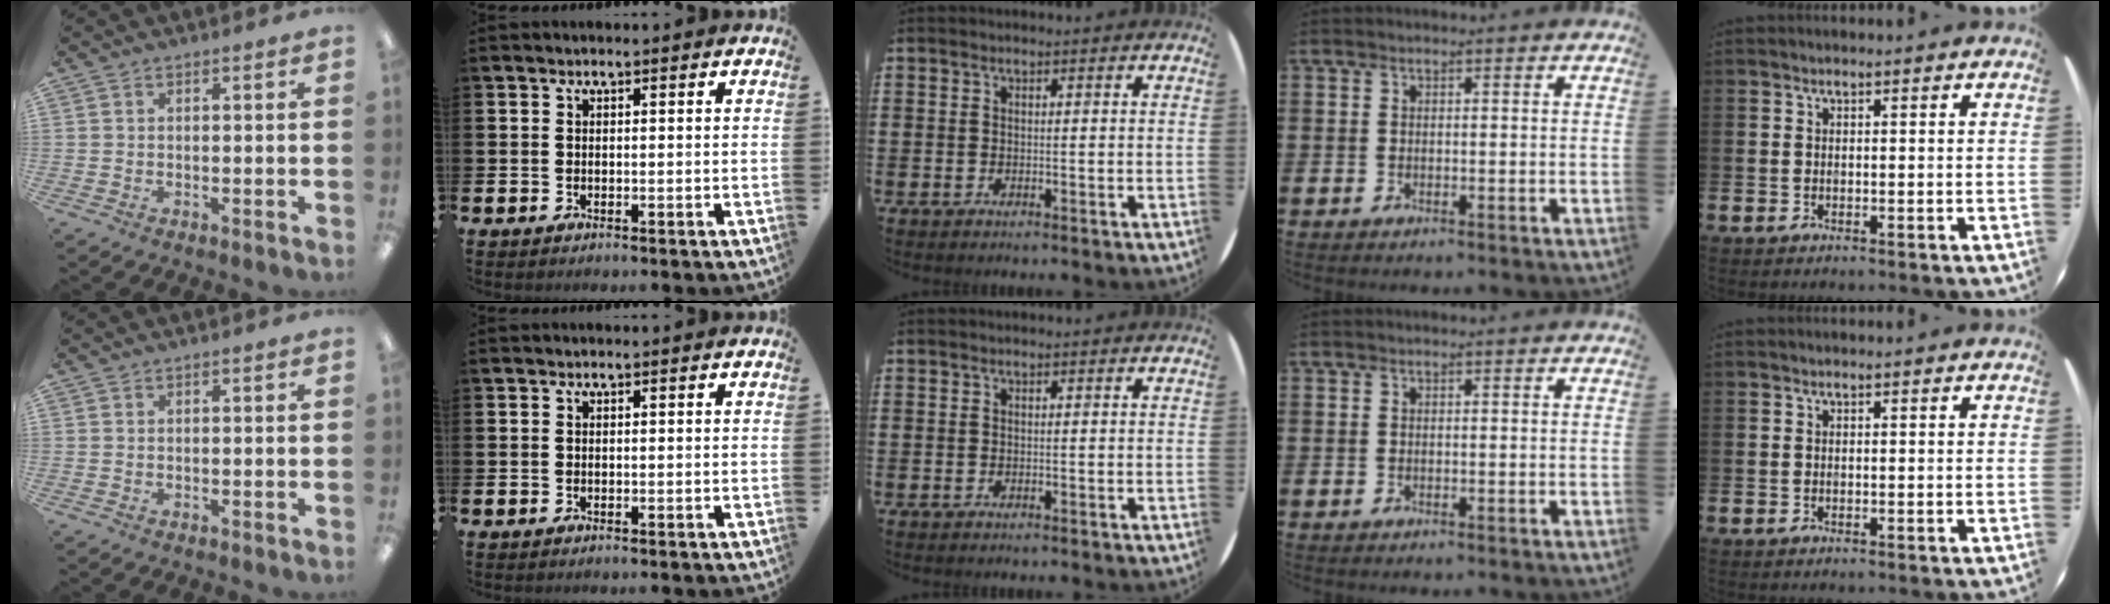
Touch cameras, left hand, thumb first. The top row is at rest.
{}